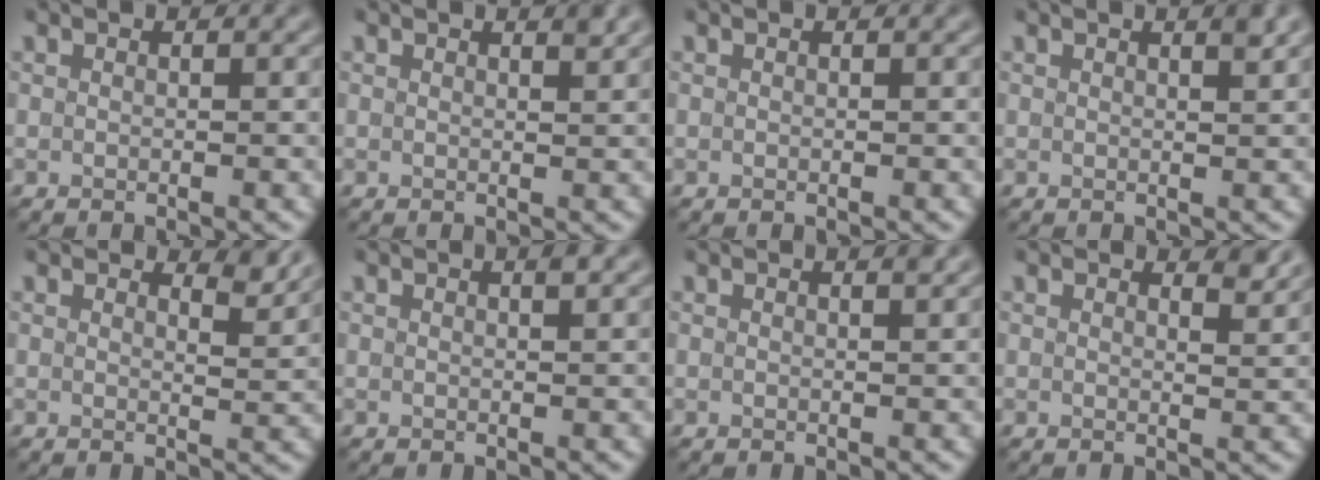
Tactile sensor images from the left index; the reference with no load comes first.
{"total": 1.0, "force": [0.8, 0.2, 0.6], "torque": [-0.004, 0.001, 0.011]}
{"total": 0.0}
{"total": 1.3, "force": [0.8, 0.3, 1.0], "torque": [-0.008, 0.003, 0.010]}
{"total": 2.1, "force": [1.9, 0.4, 0.8], "torque": [-0.011, -0.009, 0.025]}
{"total": 0.8, "force": [0.5, 0.1, 0.7], "torque": [-0.010, 0.001, 0.007]}
{"total": 0.7, "force": [0.6, 0.1, 0.4], "torque": [-0.003, 0.001, 0.008]}
{"total": 1.7, "force": [1.6, 0.3, 0.7], "torque": [-0.007, -0.007, 0.019]}